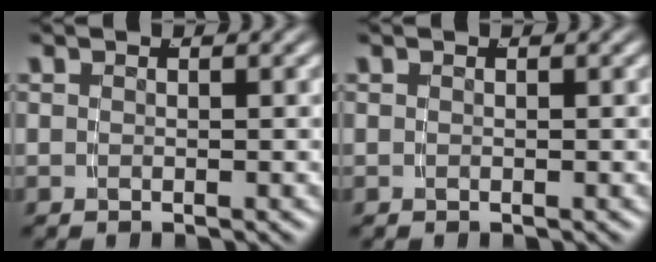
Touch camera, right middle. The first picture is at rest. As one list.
[{"total": 0.0}]